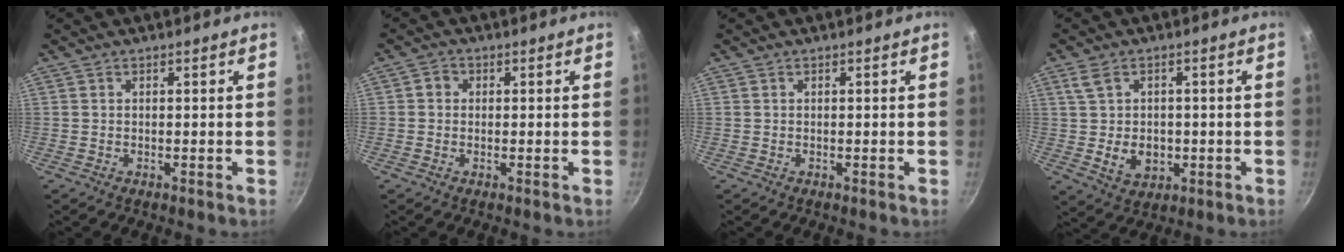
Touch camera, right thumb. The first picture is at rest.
{"total": 2.0, "force": [0.2, 1.8, 0.8], "torque": [-0.005, 0.005, -0.003]}
{"total": 0.0}
{"total": 7.4, "force": [-0.3, 5.5, 4.9], "torque": [-0.068, 0.002, 0.001]}